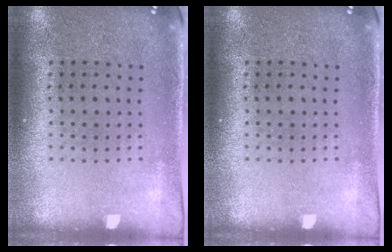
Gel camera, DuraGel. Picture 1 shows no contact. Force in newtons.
{"total": 0.0}